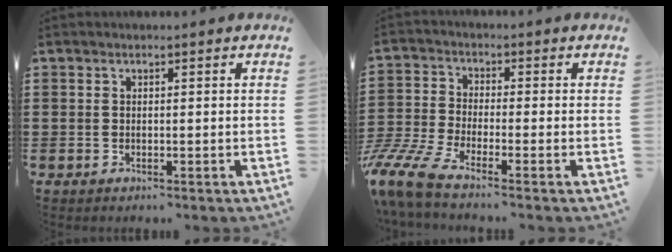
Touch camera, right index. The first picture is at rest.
{"total": 6.8, "force": [-5.6, 0.5, 3.9], "torque": [-0.115, -0.019, -0.117]}